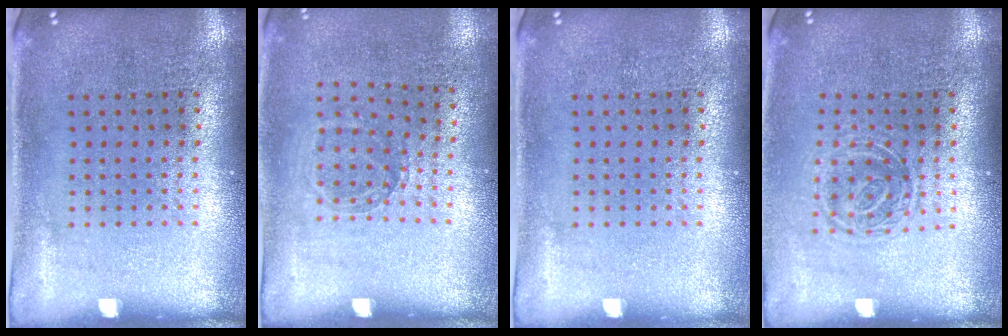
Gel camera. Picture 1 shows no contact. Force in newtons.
{"total": 0.9, "press": 0.8, "slide": 0.5}
{"total": 0.0}
{"total": 1.3, "press": 1.1, "slide": 0.7}